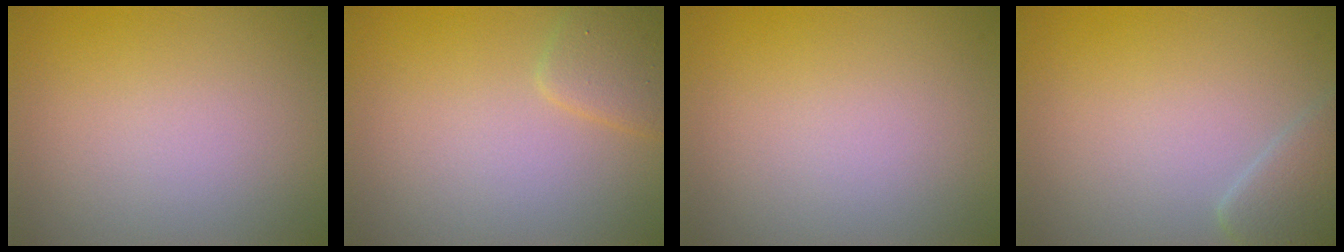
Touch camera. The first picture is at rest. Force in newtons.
{"total": 1.9, "press": 1.9, "slide": 0.2}
{"total": 0.0}
{"total": 2.4, "press": 2.4, "slide": 0.1}